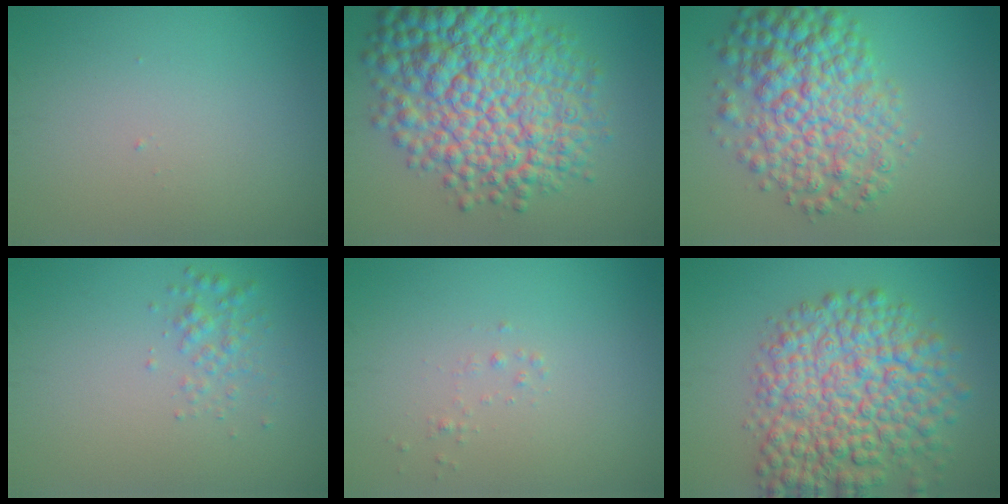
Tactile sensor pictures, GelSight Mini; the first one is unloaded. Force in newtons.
{"total": 12.8, "press": 12.8, "slide": 0.2}
{"total": 8.1, "press": 8.1, "slide": 0.1}
{"total": 1.7, "press": 1.7, "slide": 0.1}
{"total": 0.6, "press": 0.6, "slide": 0.0}
{"total": 9.8, "press": 9.8, "slide": 0.4}